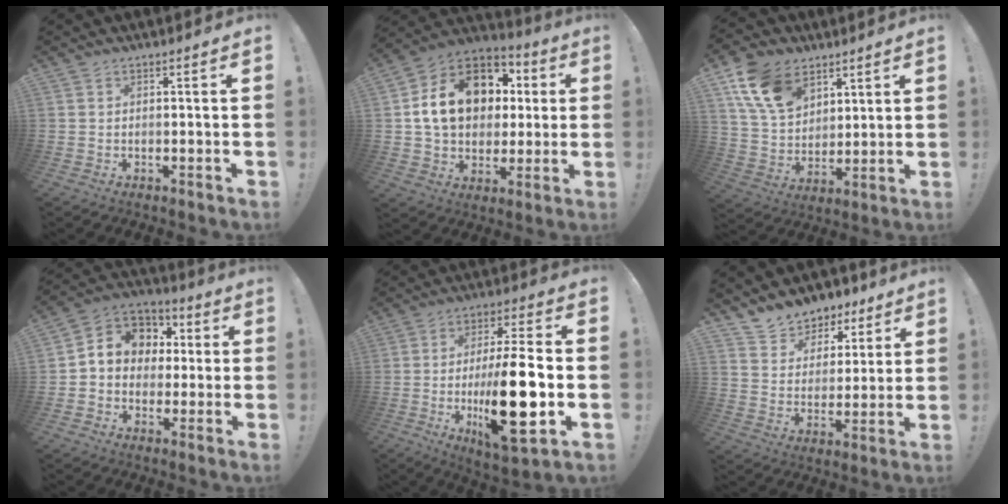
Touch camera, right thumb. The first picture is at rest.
{"total": 18.8, "force": [4.1, 14.3, 11.5], "torque": [-0.179, 0.002, 0.090]}
{"total": 15.7, "force": [8.6, 10.4, 8.0], "torque": [-0.143, -0.031, 0.169]}
{"total": 9.3, "force": [1.0, 8.5, 3.5], "torque": [-0.046, 0.000, 0.026]}
{"total": 21.8, "force": [-4.3, 6.9, 20.3], "torque": [-0.332, 0.000, -0.065]}
{"total": 8.5, "force": [6.6, 5.3, 0.7], "torque": [-0.022, -0.057, 0.129]}